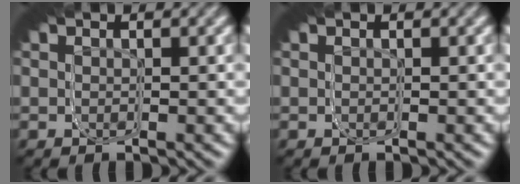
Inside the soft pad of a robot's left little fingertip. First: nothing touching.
{"total": 0.0}